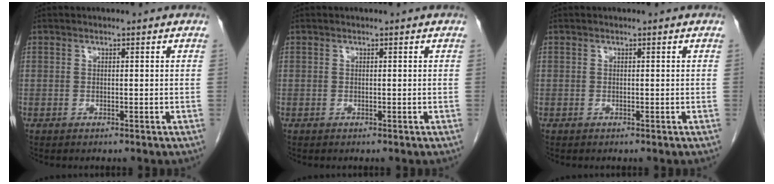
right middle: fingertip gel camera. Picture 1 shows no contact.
{"total": 0.0}
{"total": 0.0}